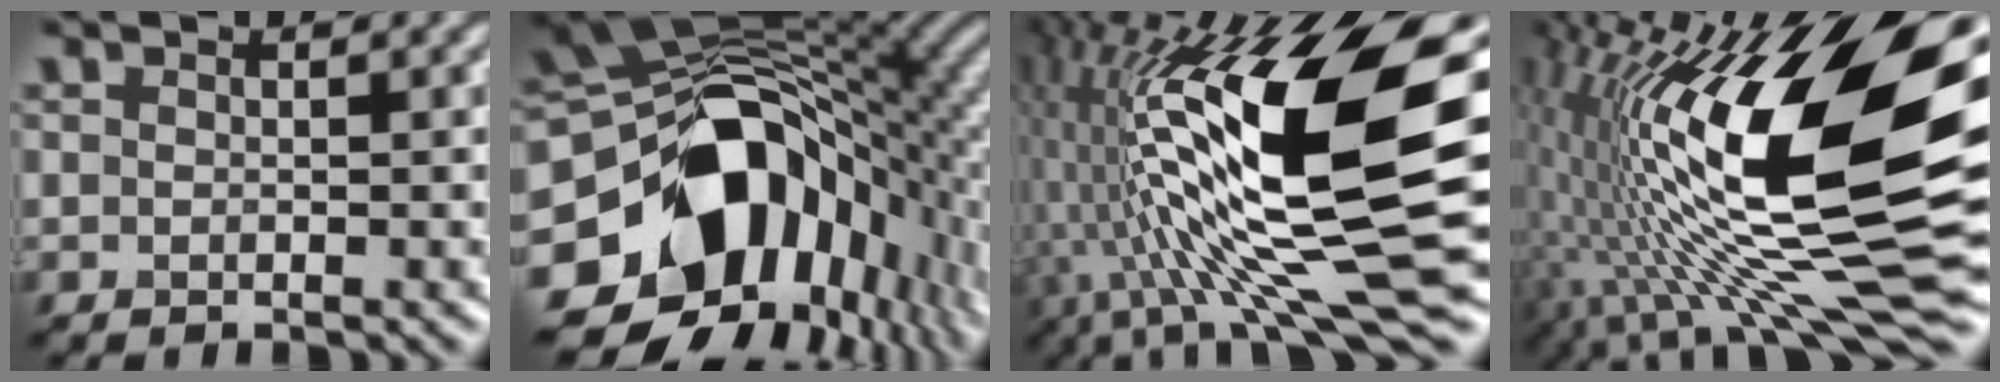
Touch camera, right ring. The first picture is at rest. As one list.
[{"total": 18.6, "force": [-5.6, 13.0, 12.1], "torque": [-0.209, -0.025, -0.074]}, {"total": 18.3, "force": [2.0, 7.1, 16.8], "torque": [-0.312, -0.004, 0.041]}, {"total": 20.1, "force": [2.7, 8.0, 18.3], "torque": [-0.318, 0.014, 0.039]}]